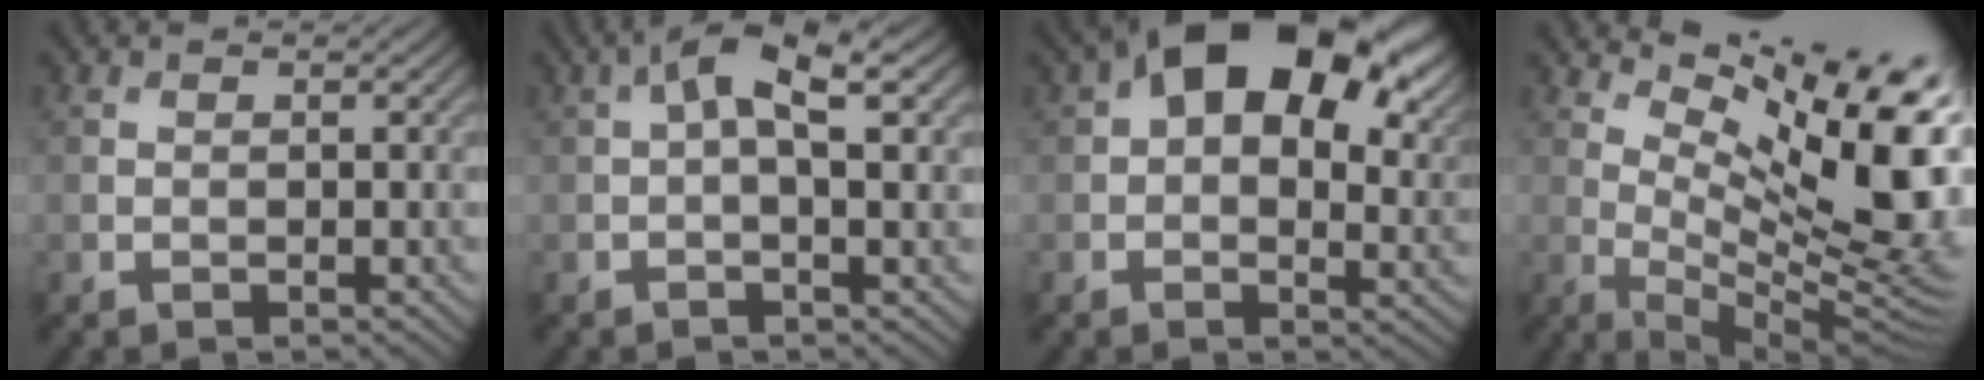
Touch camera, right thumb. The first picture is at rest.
{"total": 5.7, "force": [1.6, 2.0, 5.2], "torque": [-0.098, 0.011, 0.021]}
{"total": 17.8, "force": [6.9, 10.1, 12.9], "torque": [-0.197, 0.026, 0.105]}
{"total": 15.3, "force": [5.9, 5.5, 13.0], "torque": [-0.203, 0.003, 0.102]}